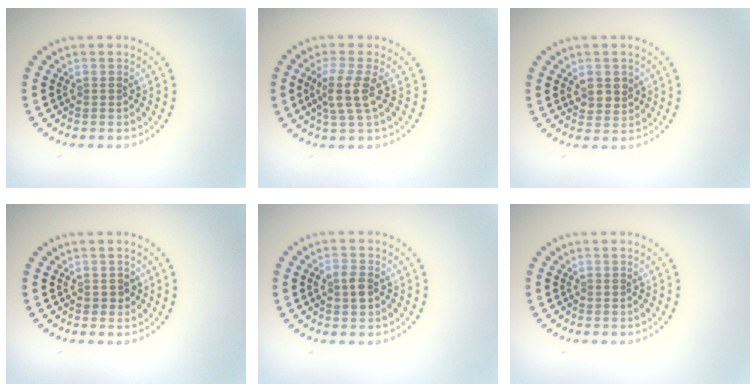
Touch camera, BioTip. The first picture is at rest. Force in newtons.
{"total": 3.0, "press": 2.4, "slide": 1.7}
{"total": 2.0, "press": 1.9, "slide": 0.7}
{"total": 0.9, "press": 0.8, "slide": 0.3}
{"total": 1.7, "press": 1.7, "slide": 0.2}
{"total": 0.0}